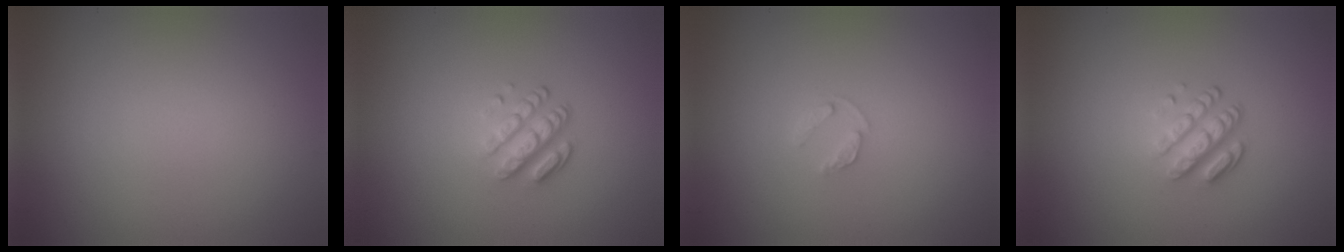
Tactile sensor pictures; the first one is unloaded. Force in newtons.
{"total": 3.3, "press": 2.4, "slide": 2.3}
{"total": 1.1, "press": 1.1, "slide": 0.2}
{"total": 3.3, "press": 2.4, "slide": 2.3}